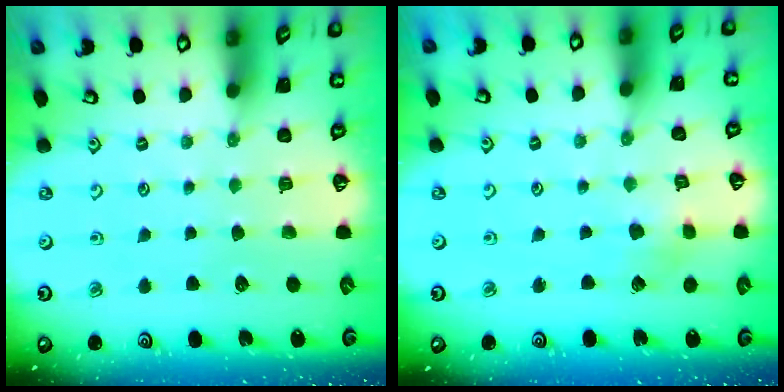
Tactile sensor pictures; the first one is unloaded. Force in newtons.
{"total": 3.5, "press": 3.4, "slide": 0.6}